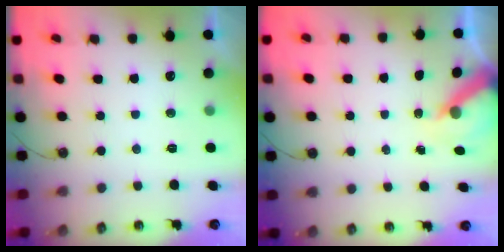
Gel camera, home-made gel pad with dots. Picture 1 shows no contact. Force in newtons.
{"total": 5.6, "press": 5.6, "slide": 0.5}